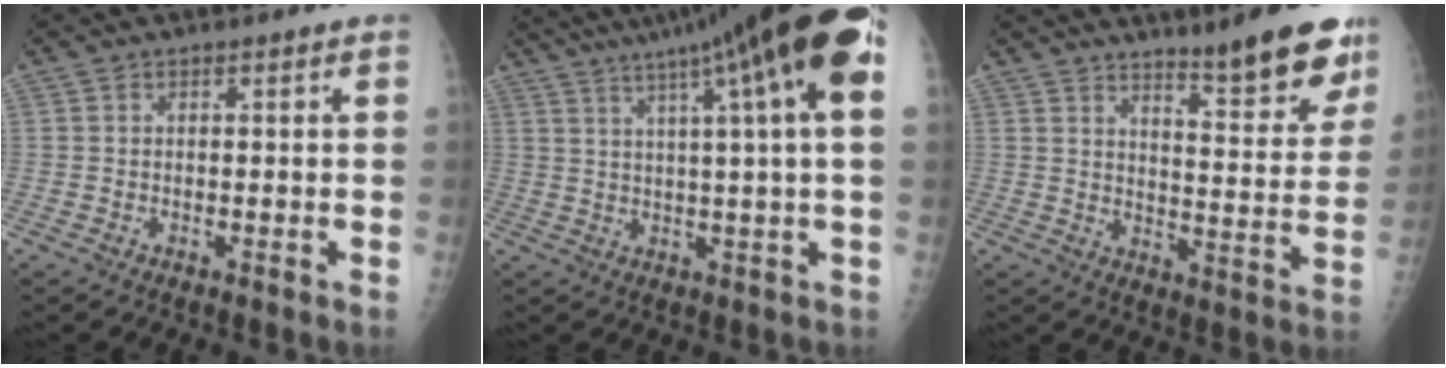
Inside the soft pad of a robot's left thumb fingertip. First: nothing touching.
{"total": 20.4, "force": [10.0, 0.9, 17.8], "torque": [-0.273, 0.021, 0.134]}
{"total": 14.2, "force": [10.5, 2.9, 9.2], "torque": [-0.084, -0.075, 0.148]}